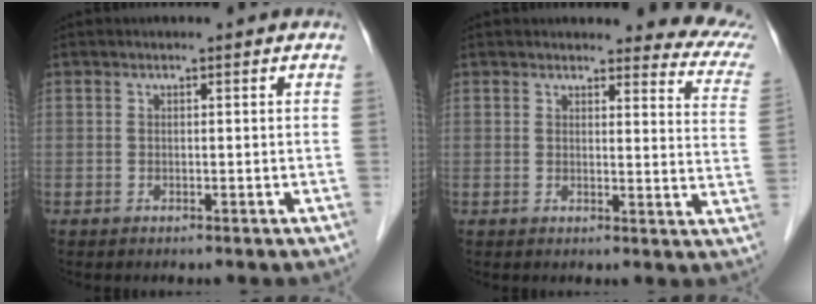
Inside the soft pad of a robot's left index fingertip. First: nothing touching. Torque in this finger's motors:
{"motor_torque": [0.01, -0.55, 0.34, 0.05]}